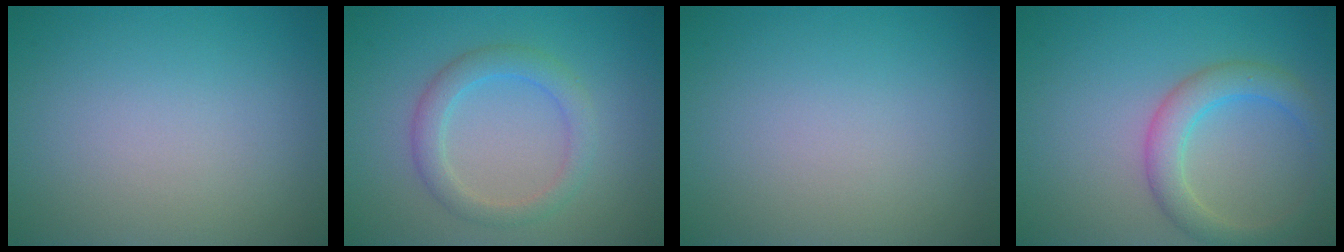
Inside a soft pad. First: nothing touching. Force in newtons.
{"total": 1.9, "press": 1.9, "slide": 0.2}
{"total": 0.0}
{"total": 3.5, "press": 3.5, "slide": 0.0}